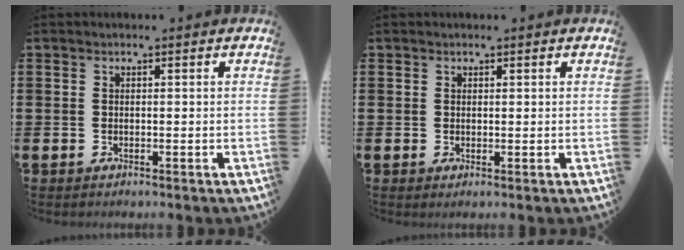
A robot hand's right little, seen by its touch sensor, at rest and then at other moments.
{"total": 0.6, "force": [0.4, 0.0, 0.3], "torque": [0.002, -0.002, 0.006]}